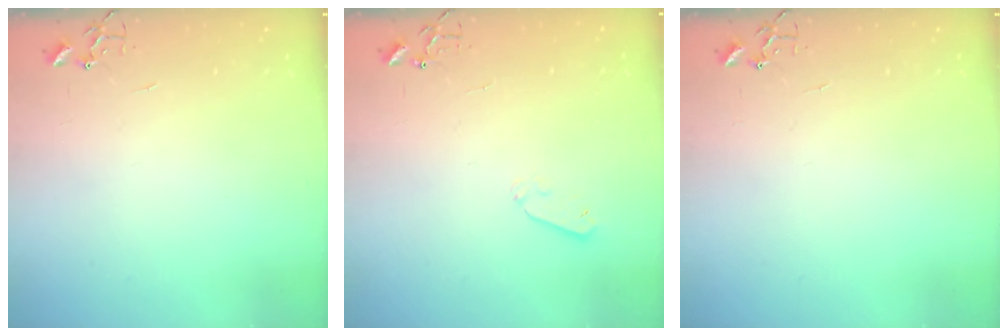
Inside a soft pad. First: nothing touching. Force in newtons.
{"total": 4.2, "press": 4.2, "slide": 0.7}
{"total": 0.0}